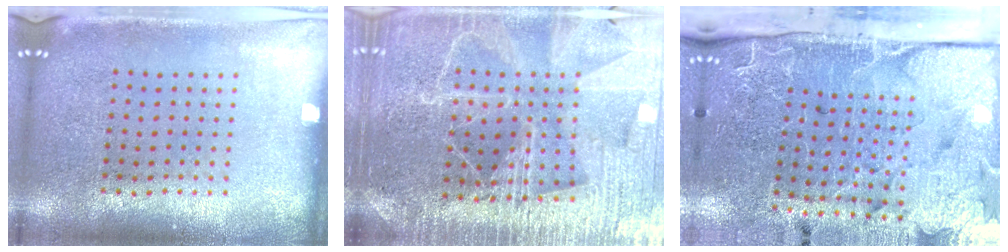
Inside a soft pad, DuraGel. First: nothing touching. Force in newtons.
{"total": 4.6, "press": 4.3, "slide": 1.8}
{"total": 4.9, "press": 3.9, "slide": 3.0}